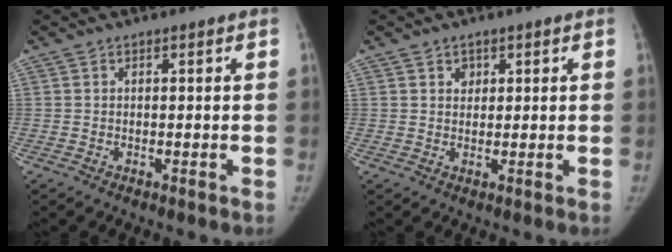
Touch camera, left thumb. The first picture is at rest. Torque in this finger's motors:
{"motor_torque": [-0.34, 0.28, -0.35, -0.05, -0.01]}